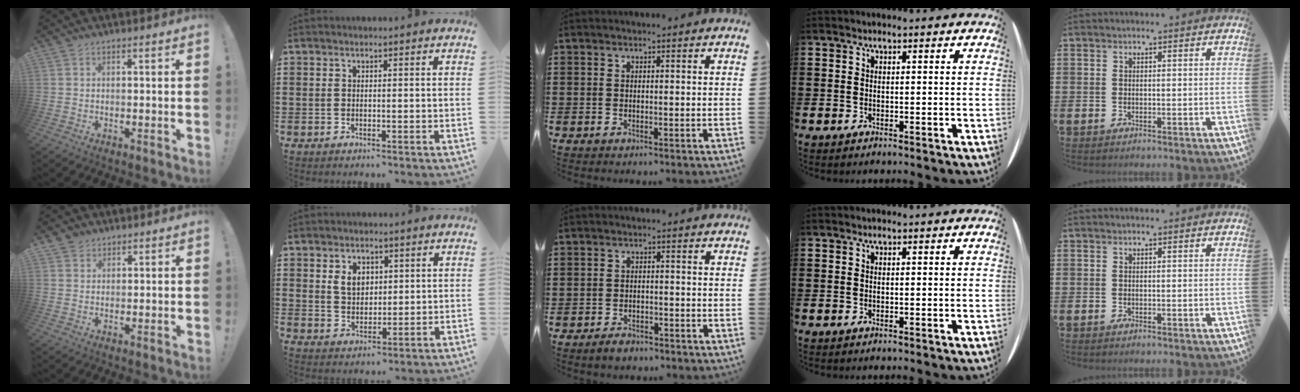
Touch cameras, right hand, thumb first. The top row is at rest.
{"thumb": {"total": 2.8, "force": [2.1, 1.9, 0.1], "torque": [0.007, -0.012, 0.036]}, "index": {"total": 4.3, "force": [1.5, 3.3, 2.4], "torque": [-0.052, 0.008, 0.024]}, "middle": {"total": 2.1, "force": [-1.9, 0.6, 0.7], "torque": [-0.015, 0.002, -0.036]}}